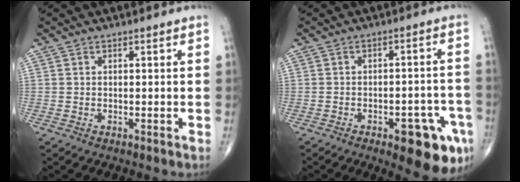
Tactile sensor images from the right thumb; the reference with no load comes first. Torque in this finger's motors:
{"motor_torque": [1.65, 1.88, 0.19, -0.35, 0.22]}